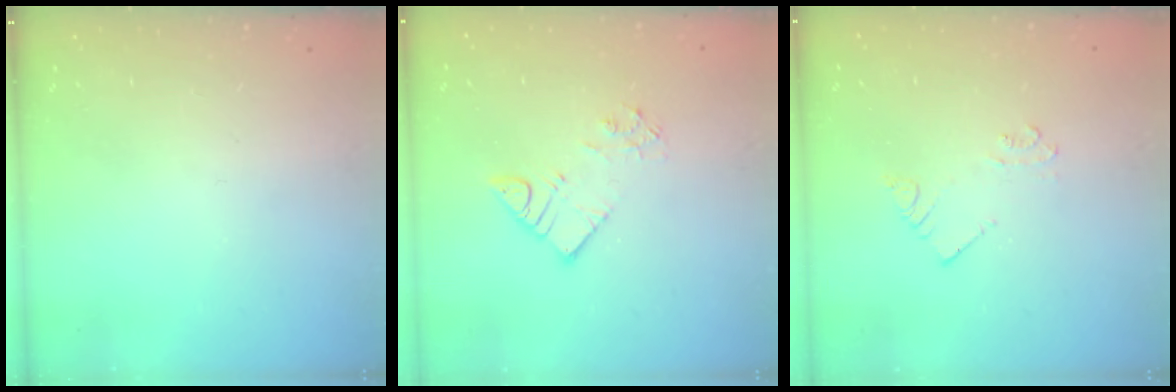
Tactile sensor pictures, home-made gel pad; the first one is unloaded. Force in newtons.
{"total": 6.3, "press": 6.3, "slide": 0.4}
{"total": 2.5, "press": 2.5, "slide": 0.2}